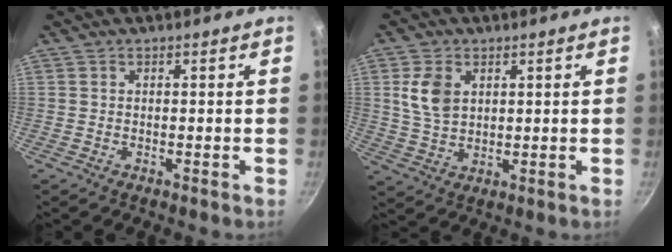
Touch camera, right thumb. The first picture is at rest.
{"total": 7.1, "force": [2.2, 4.8, 4.8], "torque": [-0.082, -0.010, 0.045]}